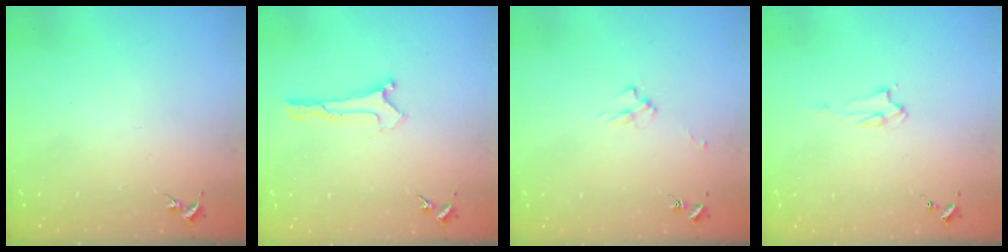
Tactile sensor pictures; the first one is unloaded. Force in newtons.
{"total": 0.0}
{"total": 2.5, "press": 2.5, "slide": 0.4}
{"total": 2.2, "press": 2.2, "slide": 0.2}